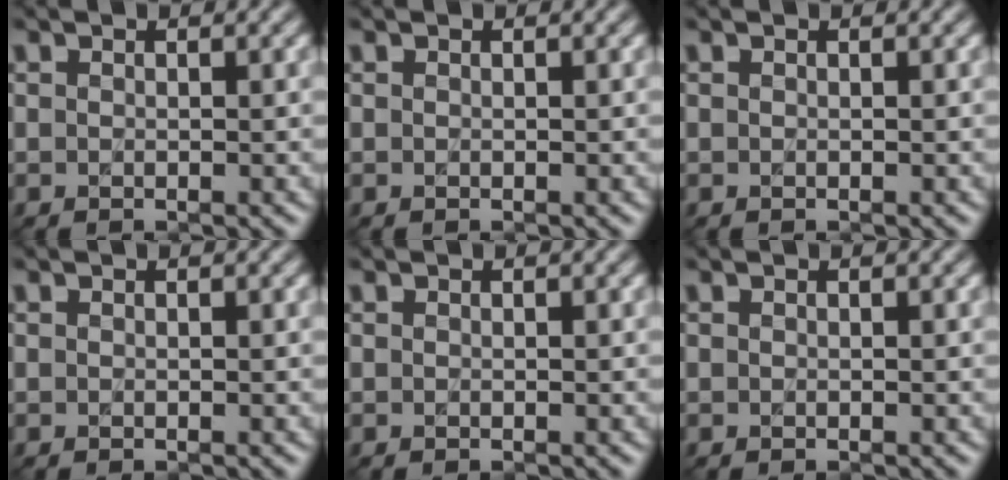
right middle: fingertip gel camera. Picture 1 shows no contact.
{"total": 0.0}
{"total": 0.0}
{"total": 0.0}
{"total": 0.0}
{"total": 0.0}